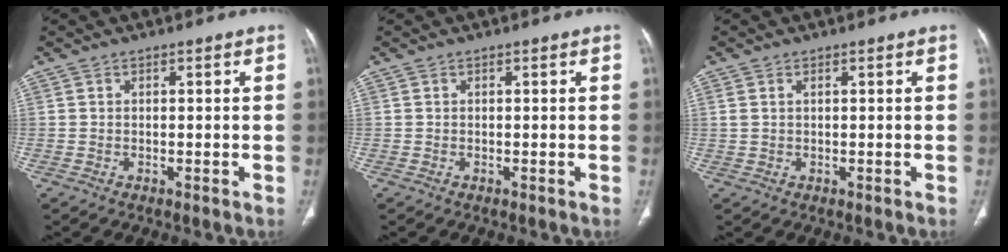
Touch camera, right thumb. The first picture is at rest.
{"total": 0.0}
{"total": 1.4, "force": [0.6, 0.7, 1.0], "torque": [-0.032, 0.010, 0.021]}